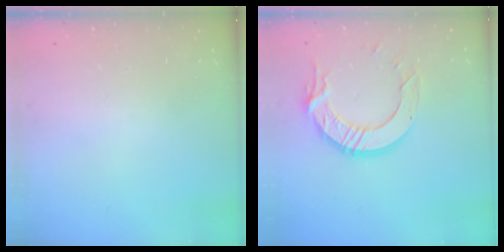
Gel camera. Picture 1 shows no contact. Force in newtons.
{"total": 12.7, "press": 12.6, "slide": 1.2}